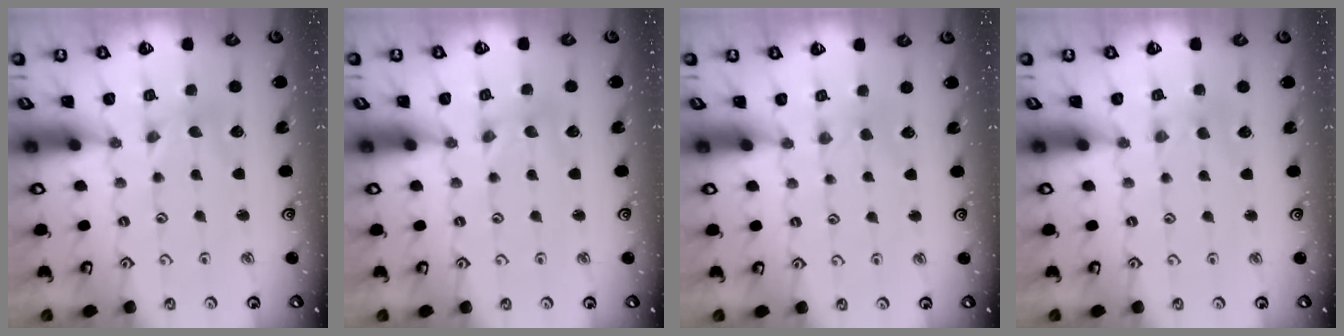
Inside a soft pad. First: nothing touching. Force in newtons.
{"total": 0.0}
{"total": 0.5, "press": 0.5, "slide": 0.2}
{"total": 0.0}